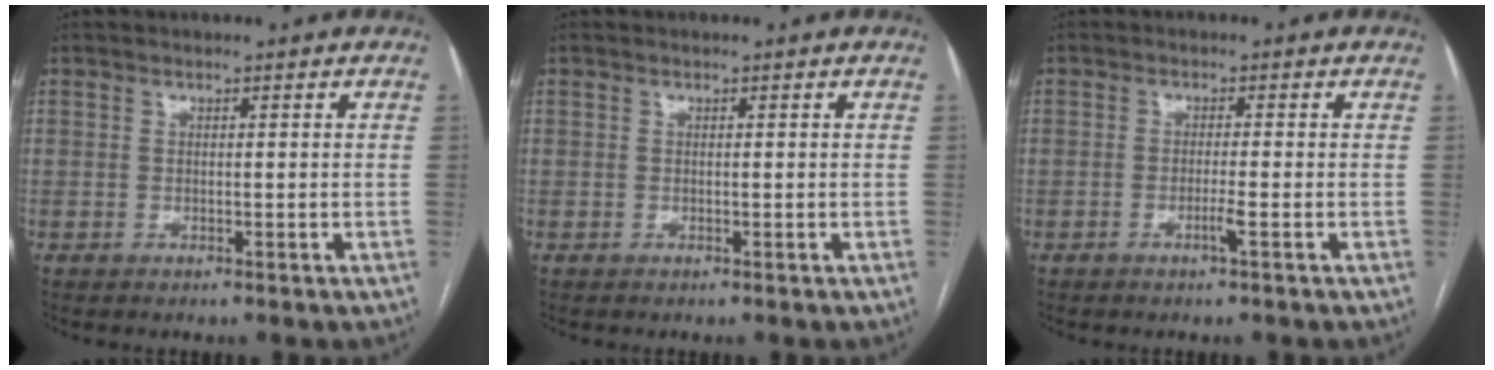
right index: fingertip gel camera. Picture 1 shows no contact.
{"total": 0.0}
{"total": 1.9, "force": [-0.8, -0.3, 1.7], "torque": [-0.033, -0.003, -0.016]}